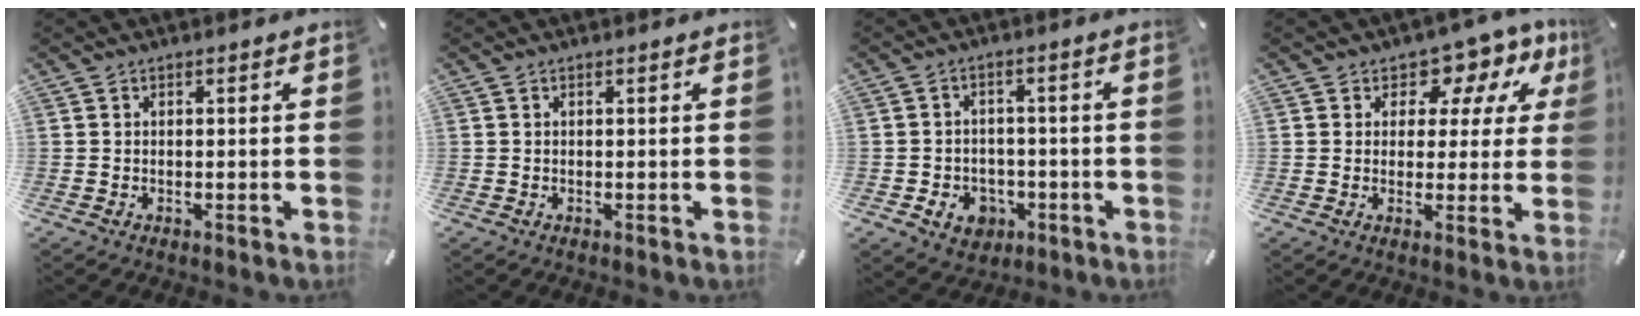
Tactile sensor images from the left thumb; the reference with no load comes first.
{"total": 0.0}
{"total": 6.3, "force": [-2.5, 5.3, 2.4], "torque": [-0.047, 0.013, -0.043]}
{"total": 8.3, "force": [4.2, 5.7, 4.3], "torque": [-0.059, -0.033, 0.072]}